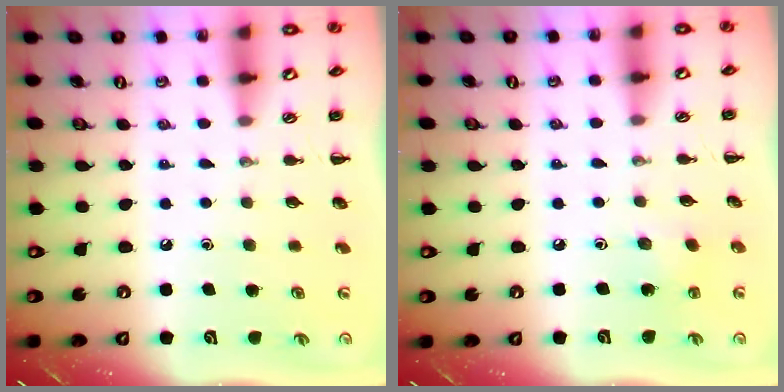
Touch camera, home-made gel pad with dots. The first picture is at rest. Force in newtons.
{"total": 2.0, "press": 1.9, "slide": 0.7}